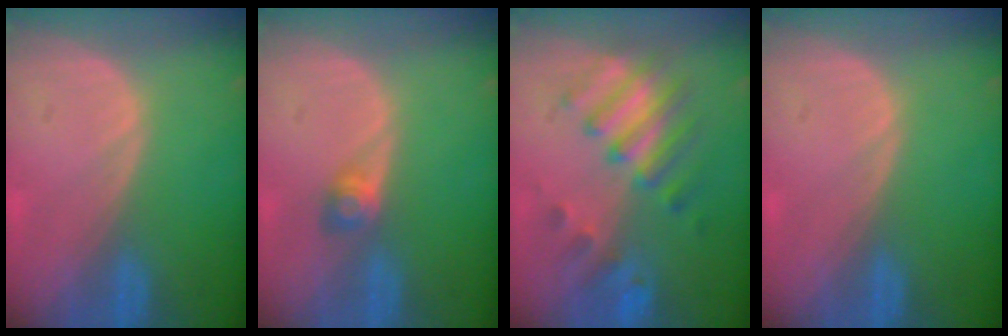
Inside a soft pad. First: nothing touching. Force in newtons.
{"total": 2.5, "press": 2.3, "slide": 1.0}
{"total": 7.6, "press": 7.5, "slide": 1.4}
{"total": 0.0}